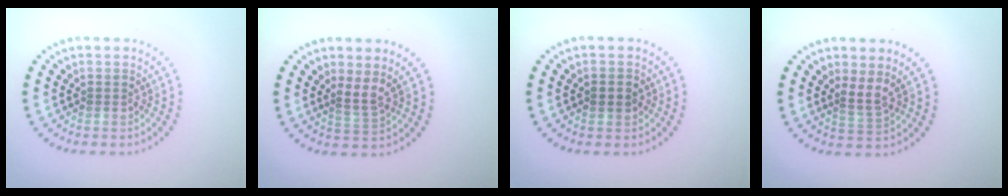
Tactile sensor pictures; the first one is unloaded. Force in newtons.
{"total": 1.9, "press": 1.2, "slide": 1.5}
{"total": 1.8, "press": 1.8, "slide": 0.1}
{"total": 1.9, "press": 1.2, "slide": 1.5}